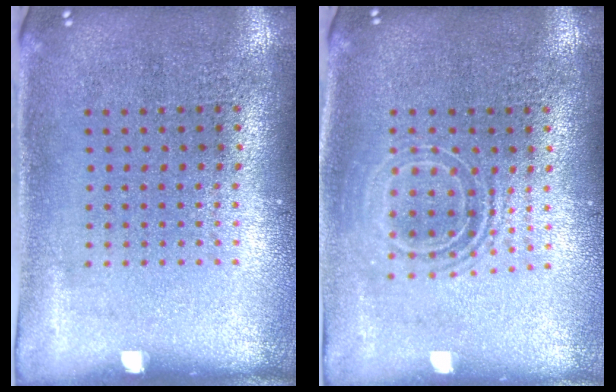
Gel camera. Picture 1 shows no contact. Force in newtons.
{"total": 1.7, "press": 1.3, "slide": 1.0}